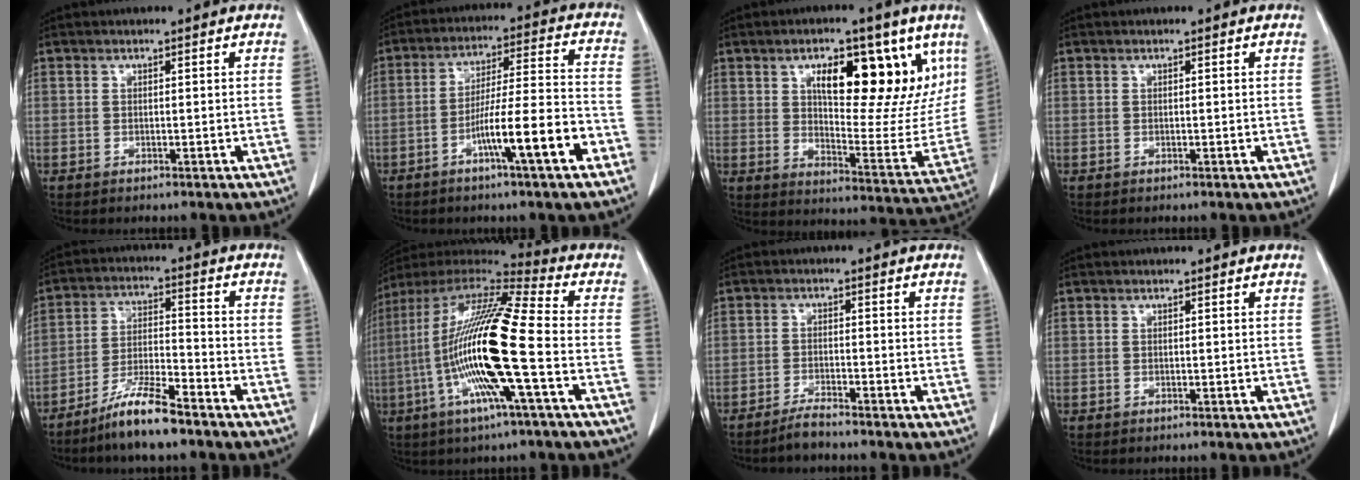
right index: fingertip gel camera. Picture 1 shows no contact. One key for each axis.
{"total": 12.0, "fx": -5.6, "fy": 0.1, "fz": 10.7, "tx": -0.179, "ty": 0.006, "tz": -0.094}
{"total": 18.6, "fx": 8.9, "fy": 6.9, "fz": 14.9, "tx": -0.199, "ty": 0.001, "tz": 0.139}
{"total": 0.0}
{"total": 8.9, "fx": -6.9, "fy": 0.9, "fz": 5.6, "tx": -0.111, "ty": -0.013, "tz": -0.130}
{"total": 20.6, "fx": -4.1, "fy": 0.9, "fz": 20.1, "tx": -0.407, "ty": -0.013, "tz": -0.089}
{"total": 2.9, "fx": -2.7, "fy": -0.1, "fz": 1.0, "tx": -0.022, "ty": -0.007, "tz": -0.053}
{"total": 0.0}